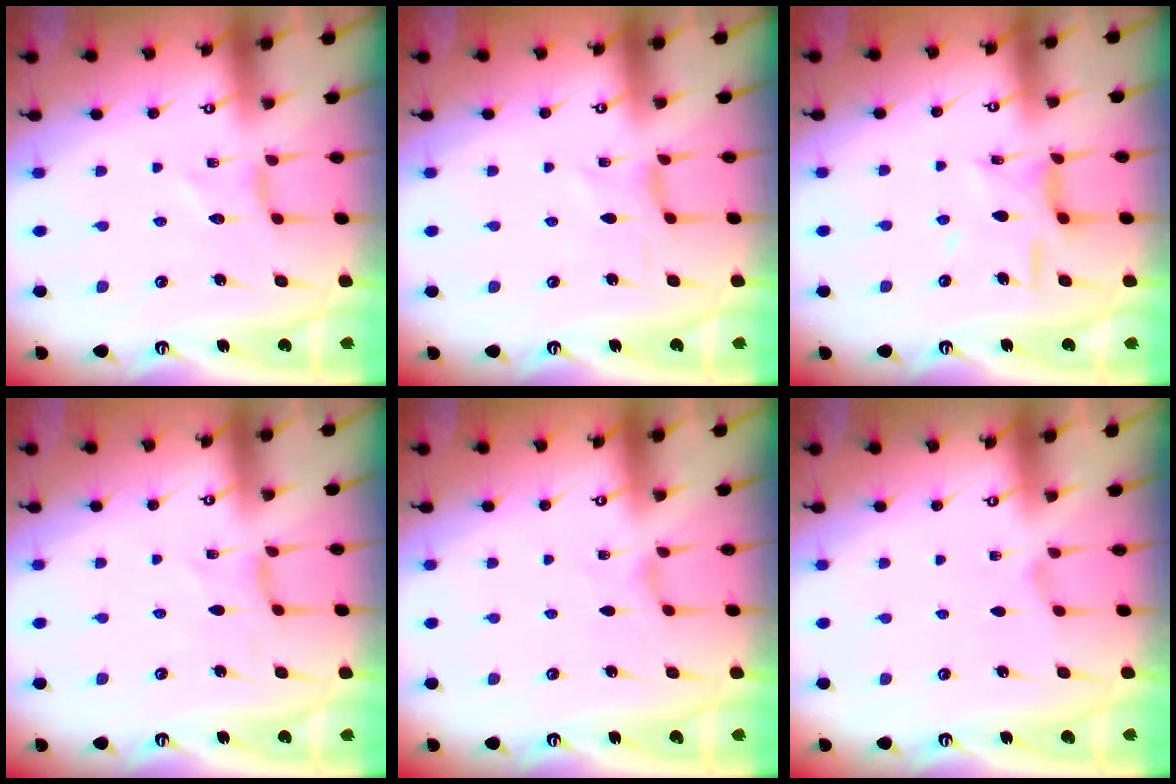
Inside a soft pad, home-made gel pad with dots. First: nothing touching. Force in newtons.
{"total": 1.0, "press": 0.9, "slide": 0.3}
{"total": 10.0, "press": 10.0, "slide": 0.8}
{"total": 0.0}
{"total": 1.5, "press": 1.5, "slide": 0.3}
{"total": 0.7, "press": 0.6, "slide": 0.2}